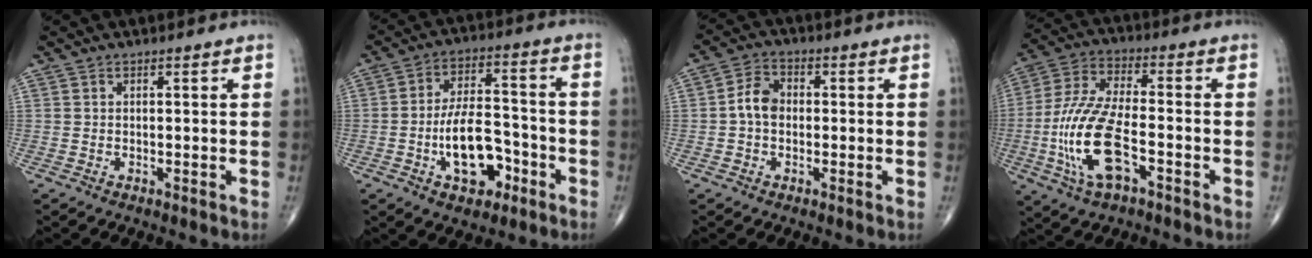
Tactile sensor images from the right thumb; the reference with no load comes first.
{"total": 12.5, "force": [-4.5, 6.7, 9.6], "torque": [-0.139, 0.038, -0.072]}
{"total": 5.1, "force": [-0.4, 3.8, 3.5], "torque": [-0.056, 0.018, -0.017]}
{"total": 15.8, "force": [-4.8, 6.4, 13.6], "torque": [-0.295, 0.023, -0.089]}